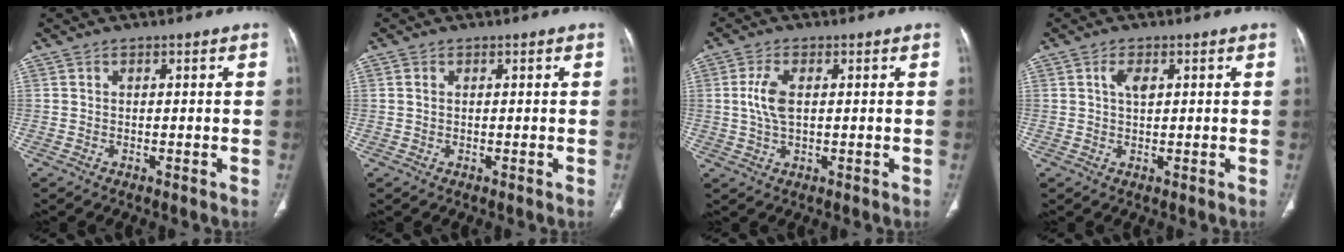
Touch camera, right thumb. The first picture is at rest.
{"total": 0.9, "force": [0.2, 0.6, 0.6], "torque": [-0.016, 0.001, 0.006]}
{"total": 5.4, "force": [0.7, 2.6, 4.6], "torque": [-0.108, 0.001, 0.014]}
{"total": 2.6, "force": [0.8, 1.3, 2.1], "torque": [-0.035, 0.001, 0.015]}